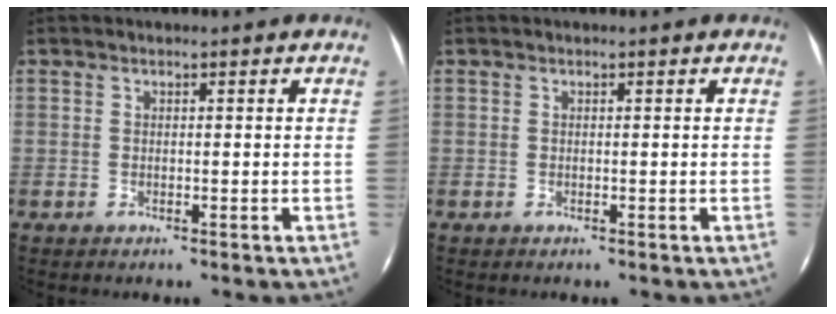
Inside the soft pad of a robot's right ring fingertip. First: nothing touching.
{"total": 0.0}